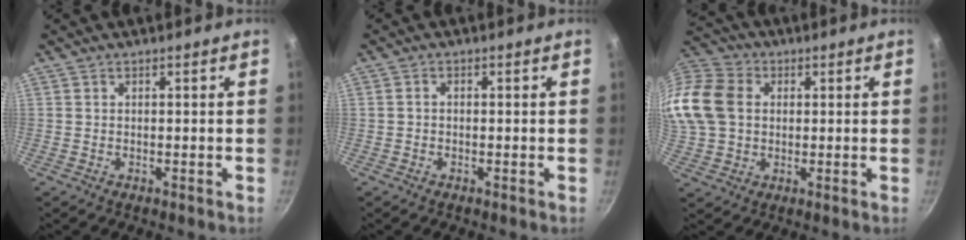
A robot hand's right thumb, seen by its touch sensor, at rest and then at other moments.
{"total": 0.8, "force": [-0.3, 0.6, 0.5], "torque": [-0.009, 0.007, -0.005]}
{"total": 22.5, "force": [3.5, 18.2, 12.7], "torque": [-0.315, 0.042, 0.059]}